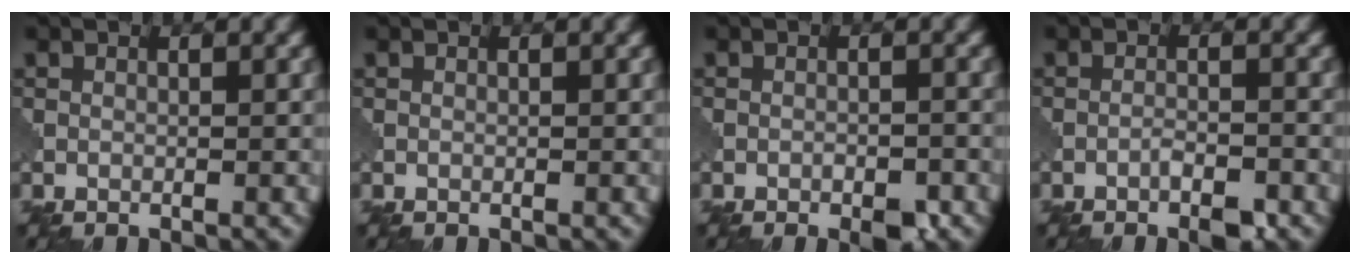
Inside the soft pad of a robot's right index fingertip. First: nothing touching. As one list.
[{"total": 0.0}, {"total": 2.3, "force": [-1.4, 0.9, 1.6], "torque": [-0.023, 0.000, -0.024]}, {"total": 2.4, "force": [-1.7, 0.5, 1.6], "torque": [-0.029, 0.001, -0.032]}]